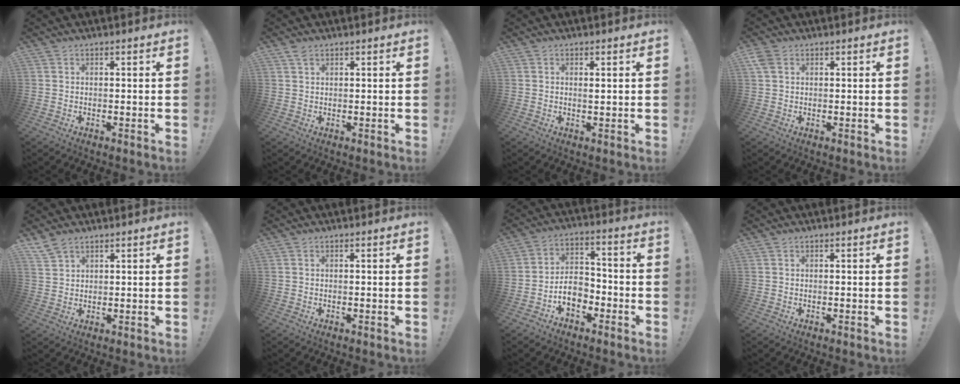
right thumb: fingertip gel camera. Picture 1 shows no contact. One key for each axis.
{"total": 2.1, "fx": 1.4, "fy": 1.0, "fz": 1.2, "tx": -0.025, "ty": 0.000, "tz": 0.025}
{"total": 1.0, "fx": 0.6, "fy": -0.1, "fz": 0.8, "tx": -0.002, "ty": -0.008, "tz": 0.006}
{"total": 3.2, "fx": 1.3, "fy": 2.2, "fz": 1.9, "tx": -0.036, "ty": 0.005, "tz": 0.028}
{"total": 4.1, "fx": 3.3, "fy": 1.9, "fz": 1.5, "tx": -0.036, "ty": -0.014, "tz": 0.066}
{"total": 0.0}
{"total": 9.1, "fx": -4.3, "fy": 6.2, "fz": 5.1, "tx": -0.086, "ty": 0.028, "tz": -0.072}
{"total": 0.0}